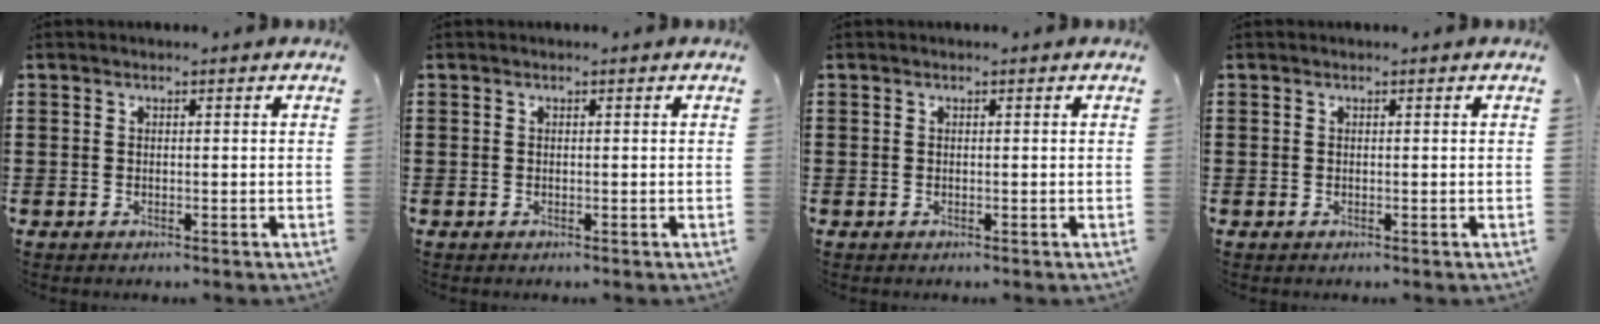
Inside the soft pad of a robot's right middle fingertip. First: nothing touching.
{"total": 0.0}
{"total": 0.0}
{"total": 0.0}